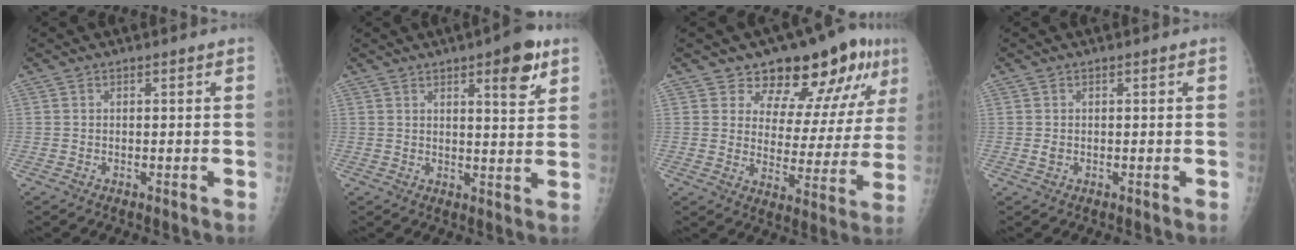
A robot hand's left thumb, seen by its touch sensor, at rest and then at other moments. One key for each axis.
{"total": 8.0, "fx": 4.3, "fy": 2.3, "fz": 6.3, "tx": -0.071, "ty": -0.022, "tz": 0.055}
{"total": 15.5, "fx": 10.2, "fy": 7.1, "fz": 9.2, "tx": -0.070, "ty": -0.062, "tz": 0.139}
{"total": 0.9, "fx": -0.1, "fy": 0.7, "fz": 0.5, "tx": -0.004, "ty": 0.000, "tz": 0.000}